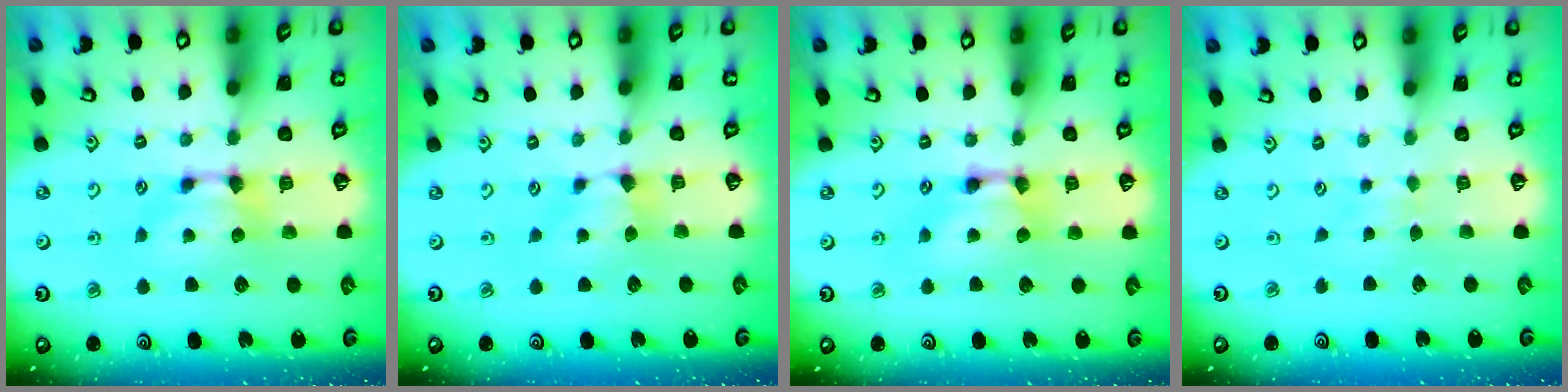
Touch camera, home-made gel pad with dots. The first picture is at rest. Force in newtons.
{"total": 0.6, "press": 0.2, "slide": 0.5}
{"total": 2.2, "press": 2.2, "slide": 0.1}
{"total": 3.5, "press": 3.5, "slide": 0.4}